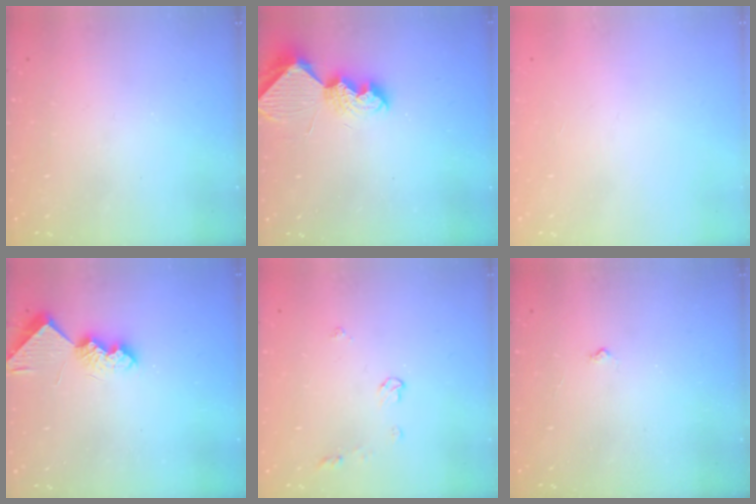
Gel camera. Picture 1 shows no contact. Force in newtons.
{"total": 8.8, "press": 8.8, "slide": 0.5}
{"total": 0.0}
{"total": 8.3, "press": 8.3, "slide": 0.3}
{"total": 3.9, "press": 3.9, "slide": 0.7}
{"total": 3.2, "press": 3.1, "slide": 0.4}